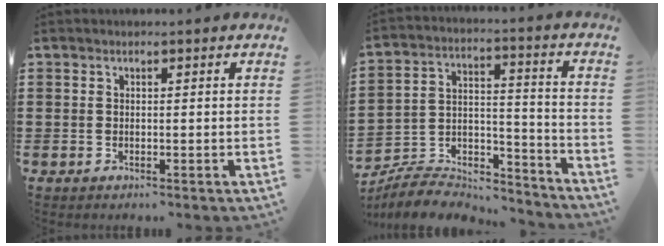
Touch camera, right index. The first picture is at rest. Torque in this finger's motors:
{"motor_torque": [-0.80, 0.85, -1.05, -0.21]}